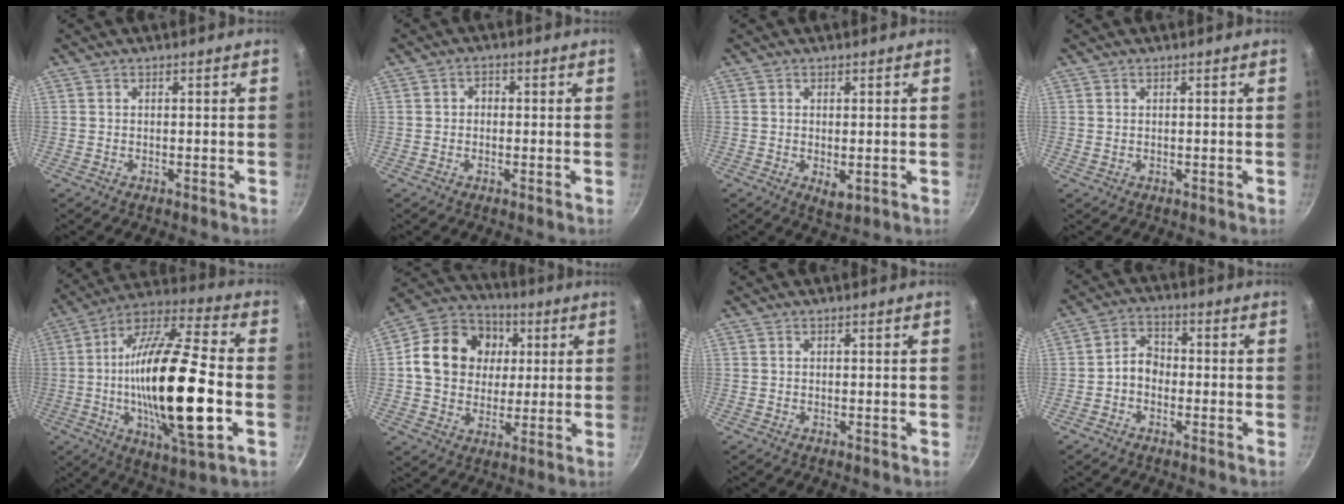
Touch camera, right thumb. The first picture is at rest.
{"total": 1.8, "force": [-0.2, 1.6, 0.9], "torque": [-0.009, 0.006, -0.007]}
{"total": 2.7, "force": [-0.2, 1.3, 2.3], "torque": [-0.036, -0.012, 0.000]}
{"total": 0.0}
{"total": 27.3, "force": [-3.7, 8.0, 25.9], "torque": [-0.465, 0.013, -0.070]}
{"total": 16.6, "force": [2.8, 13.8, 8.8], "torque": [-0.131, 0.016, 0.038]}
{"total": 0.0}
{"total": 4.6, "force": [-1.4, 3.5, 2.6], "torque": [-0.027, 0.025, -0.035]}